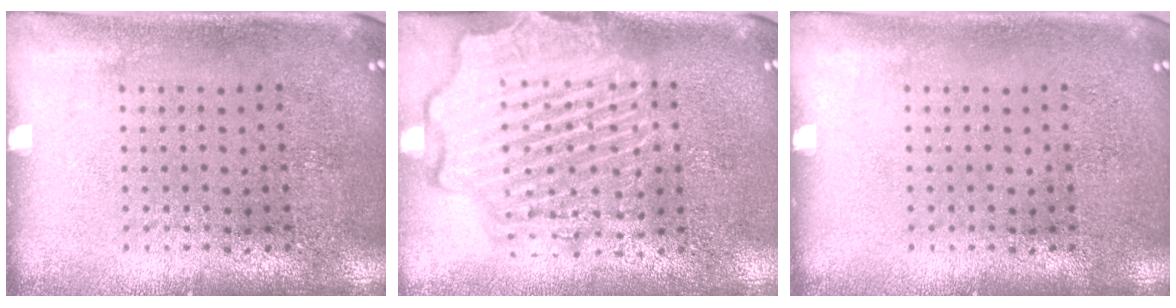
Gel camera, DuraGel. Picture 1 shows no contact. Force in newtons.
{"total": 4.4, "press": 4.3, "slide": 0.5}
{"total": 0.0}